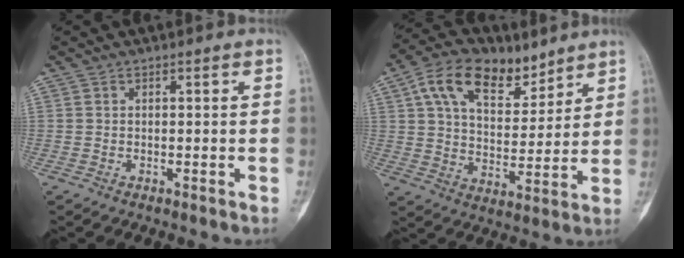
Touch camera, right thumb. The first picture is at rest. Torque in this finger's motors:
{"motor_torque": [-0.28, 0.48, 0.29, -0.01, 0.33]}